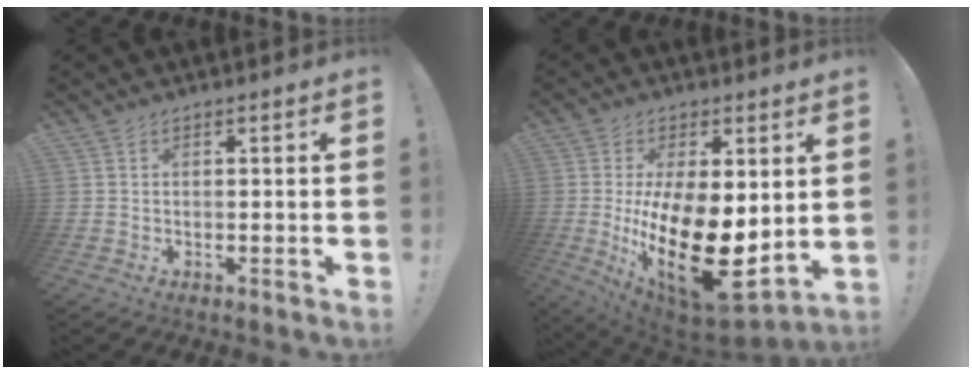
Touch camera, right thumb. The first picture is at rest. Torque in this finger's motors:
{"motor_torque": [1.70, 3.30, 0.60, 0.20, 0.24]}